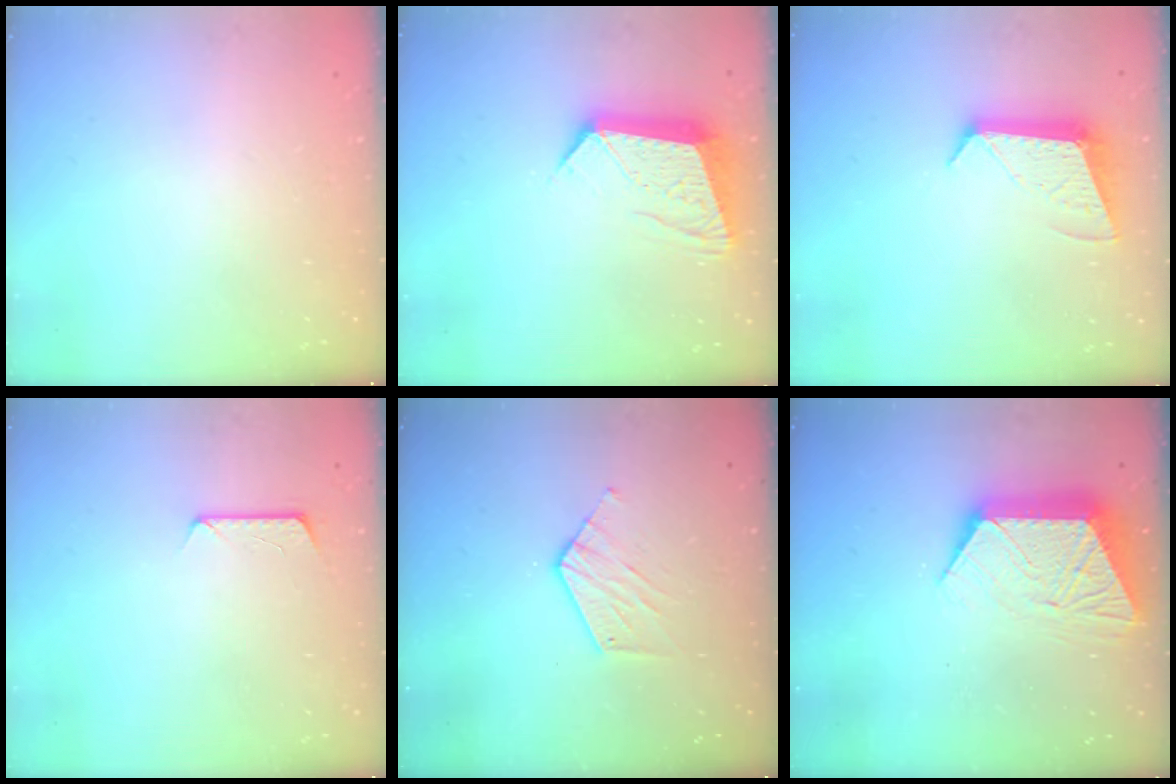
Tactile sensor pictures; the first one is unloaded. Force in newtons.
{"total": 12.3, "press": 12.2, "slide": 1.1}
{"total": 10.0, "press": 10.0, "slide": 0.2}
{"total": 7.4, "press": 7.3, "slide": 0.6}
{"total": 7.1, "press": 7.1, "slide": 0.3}
{"total": 13.4, "press": 13.3, "slide": 0.9}